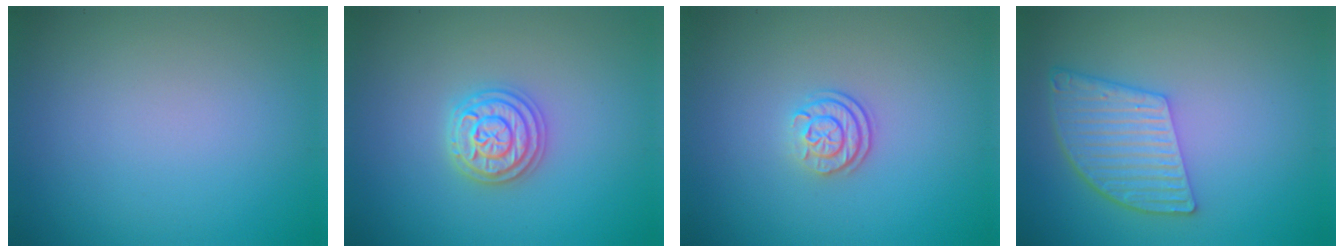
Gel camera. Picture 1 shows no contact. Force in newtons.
{"total": 3.2, "press": 3.2, "slide": 0.5}
{"total": 2.4, "press": 1.8, "slide": 1.5}
{"total": 5.8, "press": 4.3, "slide": 3.8}